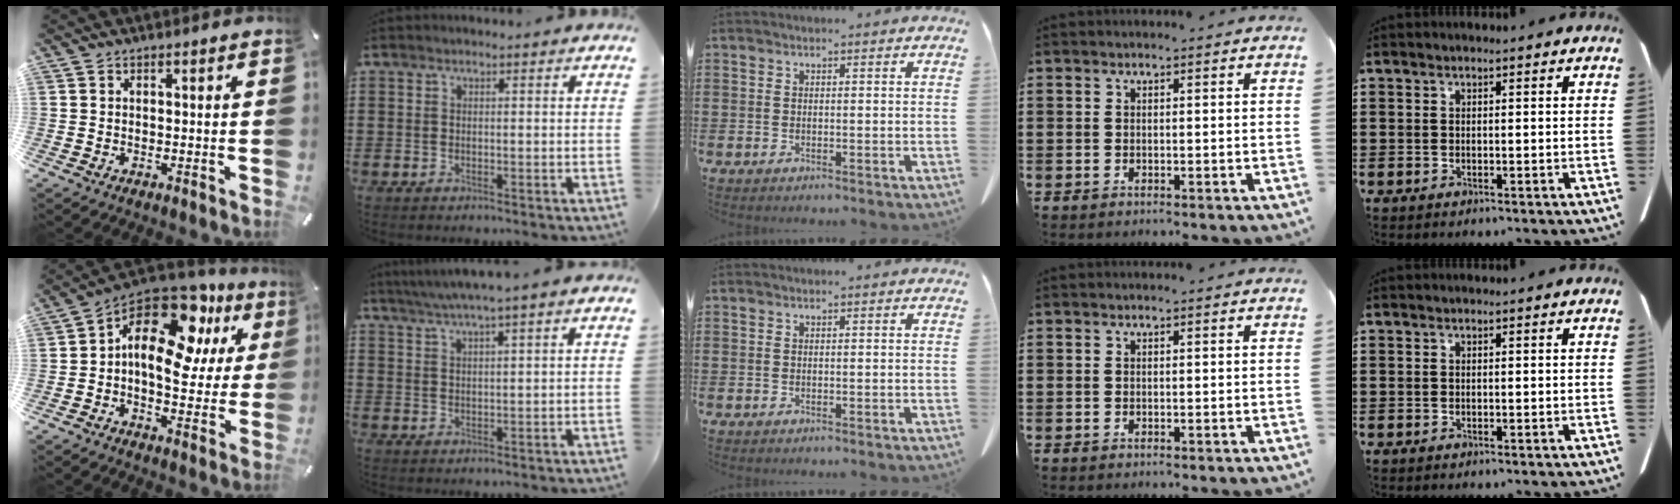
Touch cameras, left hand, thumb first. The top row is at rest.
{"thumb": {"total": 17.8, "force": [7.5, 10.5, 12.4], "torque": [-0.211, -0.052, 0.125]}, "index": {"total": 3.3, "force": [2.3, -0.4, 2.3], "torque": [-0.049, -0.003, 0.040]}}